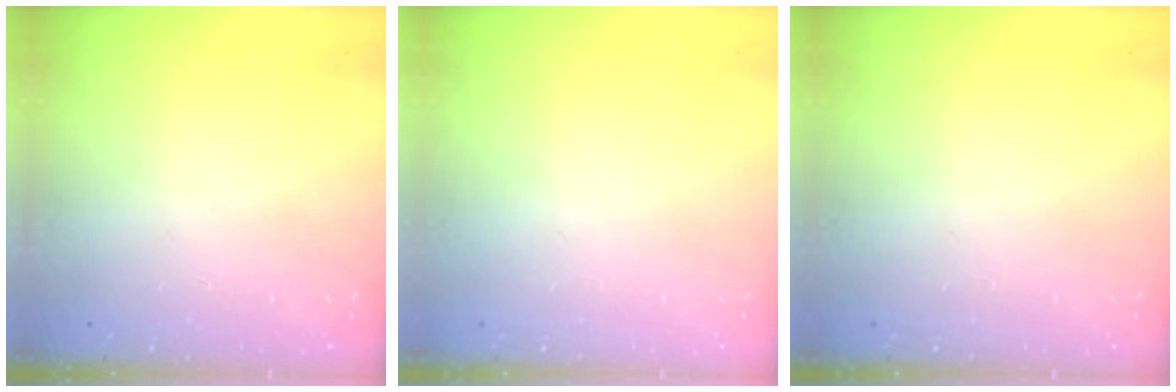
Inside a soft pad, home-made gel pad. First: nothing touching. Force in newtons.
{"total": 0.0}
{"total": 0.0}